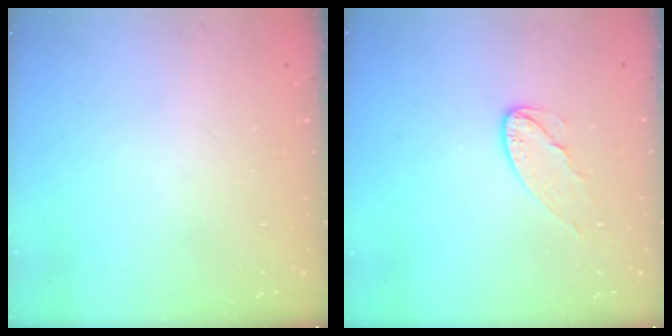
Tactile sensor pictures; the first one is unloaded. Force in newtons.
{"total": 6.8, "press": 6.8, "slide": 0.2}